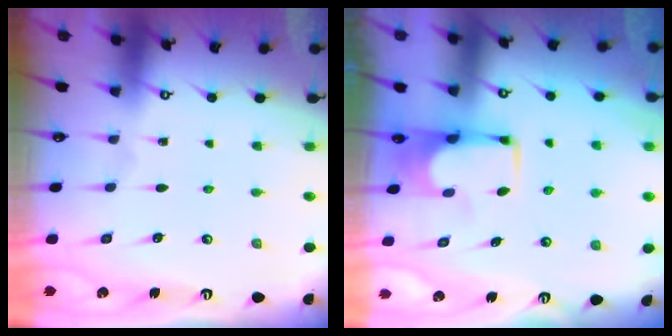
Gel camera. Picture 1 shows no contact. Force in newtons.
{"total": 1.5, "press": 1.5, "slide": 0.1}